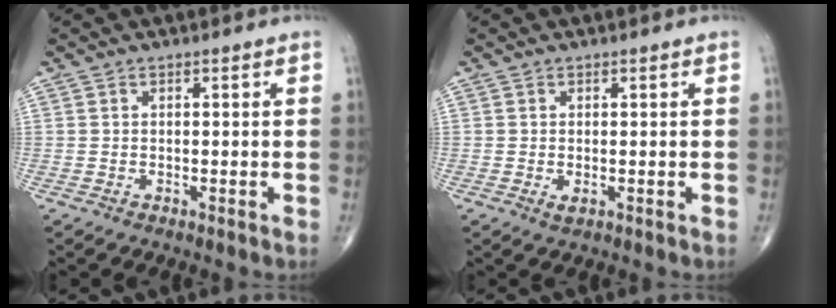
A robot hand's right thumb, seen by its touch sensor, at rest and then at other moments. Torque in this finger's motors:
{"motor_torque": [-0.18, -0.02, 0.07, 0.30, 0.00]}